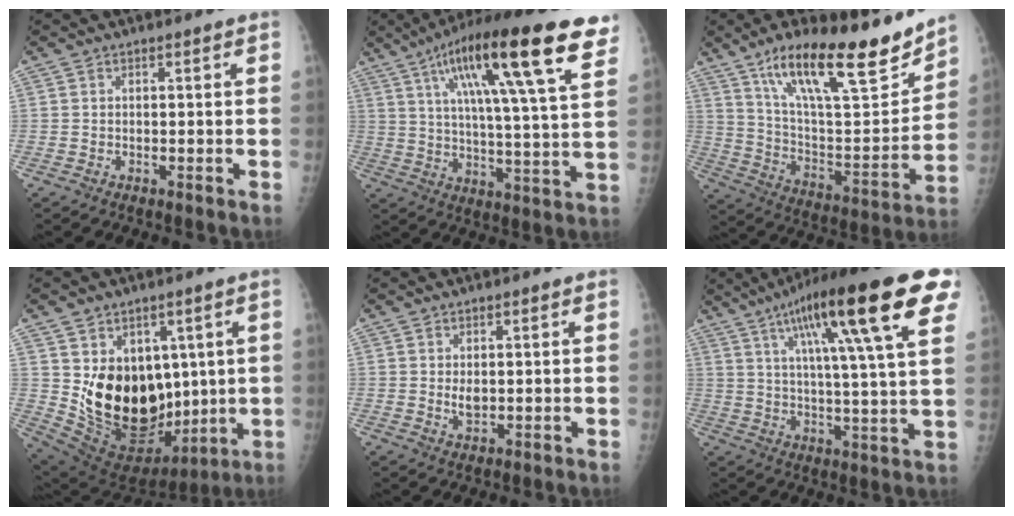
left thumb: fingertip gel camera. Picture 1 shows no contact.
{"total": 25.0, "force": [13.1, 4.3, 20.9], "torque": [-0.319, -0.017, 0.200]}
{"total": 25.1, "force": [17.2, 6.8, 17.0], "torque": [-0.242, -0.065, 0.292]}
{"total": 19.8, "force": [2.5, 13.6, 14.1], "torque": [-0.193, -0.040, 0.084]}
{"total": 2.6, "force": [0.5, 1.5, 2.1], "torque": [-0.028, -0.009, 0.013]}
{"total": 24.9, "force": [11.8, 4.1, 21.5], "torque": [-0.324, -0.003, 0.172]}